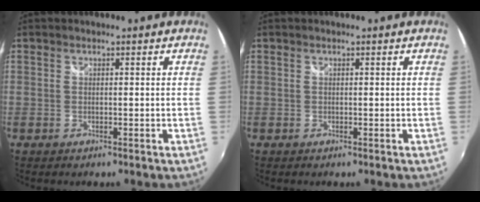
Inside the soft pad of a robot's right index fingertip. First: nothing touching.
{"total": 0.0}